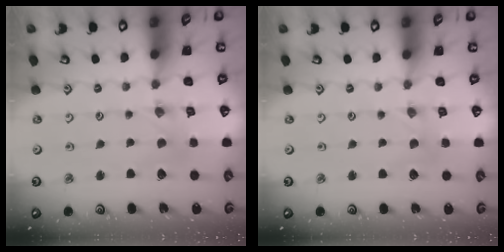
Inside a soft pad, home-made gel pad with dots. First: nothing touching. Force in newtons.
{"total": 0.0}